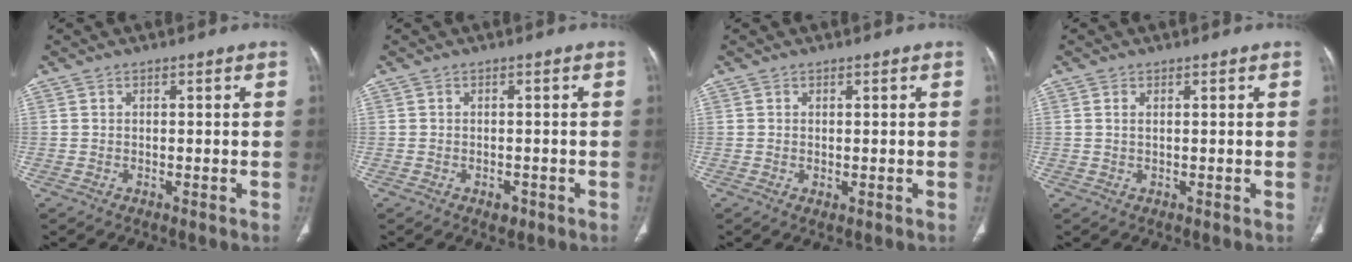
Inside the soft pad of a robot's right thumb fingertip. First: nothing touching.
{"total": 1.7, "force": [-0.9, 1.2, 0.9], "torque": [-0.008, 0.002, -0.008]}
{"total": 0.9, "force": [-0.1, 0.5, 0.7], "torque": [-0.014, -0.004, 0.001]}
{"total": 0.7, "force": [0.2, 0.3, 0.6], "torque": [-0.016, 0.003, 0.005]}